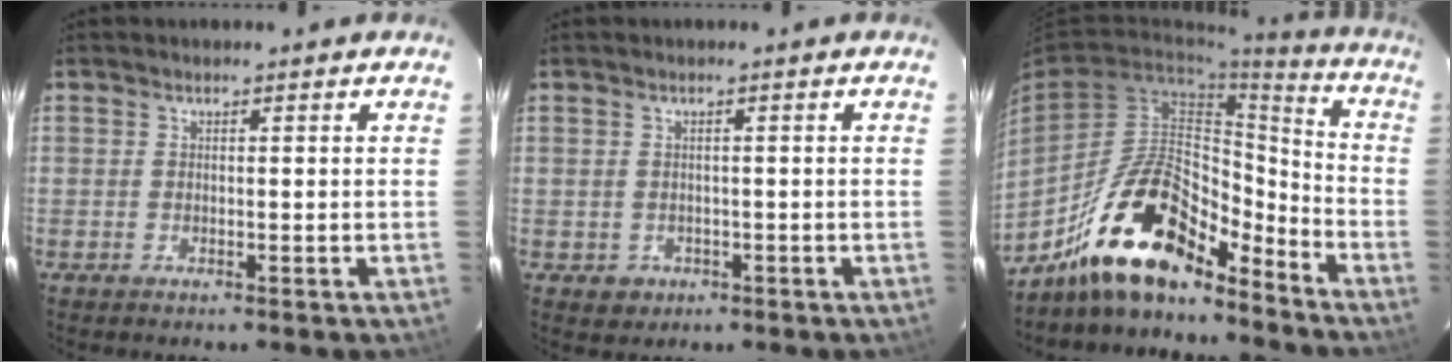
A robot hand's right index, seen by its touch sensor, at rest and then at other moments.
{"total": 3.0, "force": [-0.7, 2.9, 0.5], "torque": [-0.011, 0.000, -0.002]}
{"total": 17.9, "force": [-14.0, 5.8, 9.5], "torque": [-0.175, 0.018, -0.244]}